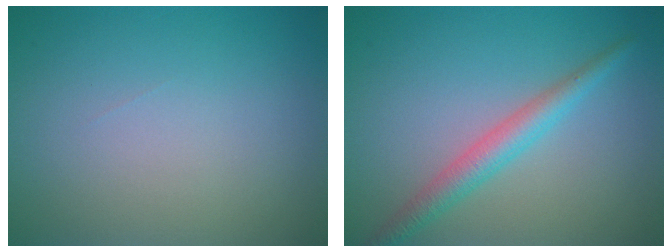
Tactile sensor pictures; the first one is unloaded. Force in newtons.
{"total": 2.9, "press": 2.9, "slide": 0.1}